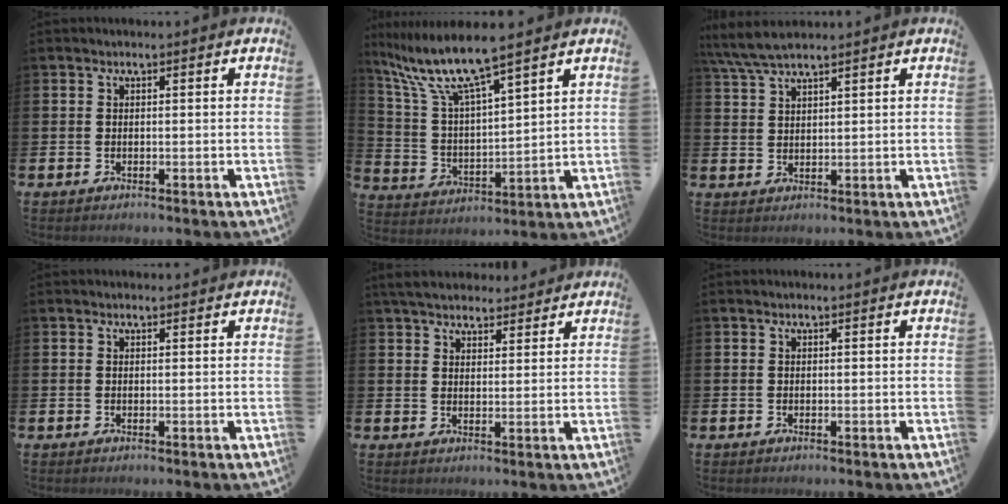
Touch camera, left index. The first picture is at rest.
{"total": 9.6, "force": [8.2, 1.2, 4.9], "torque": [-0.129, -0.039, 0.140]}
{"total": 5.1, "force": [4.5, 0.6, 2.3], "torque": [-0.059, -0.008, 0.084]}
{"total": 0.6, "force": [0.6, 0.2, 0.1], "torque": [0.011, -0.004, 0.008]}
{"total": 5.1, "force": [4.8, 1.5, 0.7], "torque": [-0.034, -0.017, 0.091]}
{"total": 0.0}